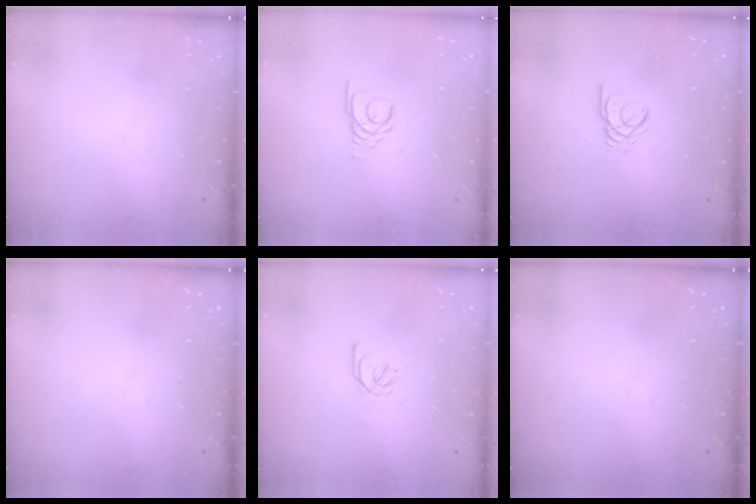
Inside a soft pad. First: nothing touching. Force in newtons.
{"total": 3.2, "press": 3.2, "slide": 0.3}
{"total": 2.6, "press": 2.6, "slide": 0.1}
{"total": 0.0}
{"total": 2.4, "press": 2.4, "slide": 0.5}
{"total": 0.0}